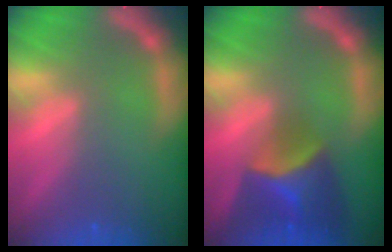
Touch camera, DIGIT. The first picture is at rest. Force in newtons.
{"total": 6.9}